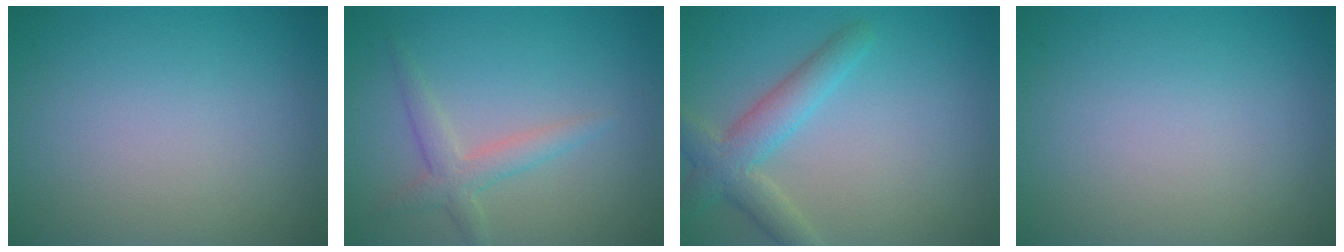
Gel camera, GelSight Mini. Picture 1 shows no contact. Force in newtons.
{"total": 2.4, "press": 2.4, "slide": 0.1}
{"total": 3.9, "press": 3.9, "slide": 0.2}
{"total": 0.0}